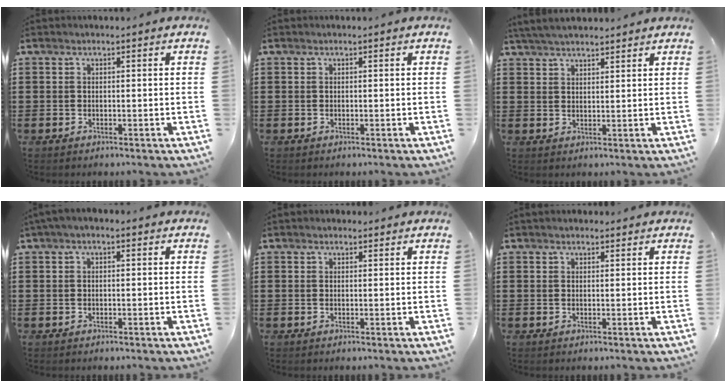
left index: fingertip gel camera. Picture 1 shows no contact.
{"total": 0.0}
{"total": 4.0, "force": [3.7, 0.4, 1.3], "torque": [-0.036, -0.004, 0.070]}
{"total": 1.0, "force": [-0.2, 0.4, 0.9], "torque": [-0.016, 0.002, -0.004]}
{"total": 0.8, "force": [0.7, 0.3, 0.2], "torque": [-0.005, 0.001, 0.014]}
{"total": 1.0, "force": [0.9, 0.3, 0.2], "torque": [-0.005, 0.002, 0.017]}